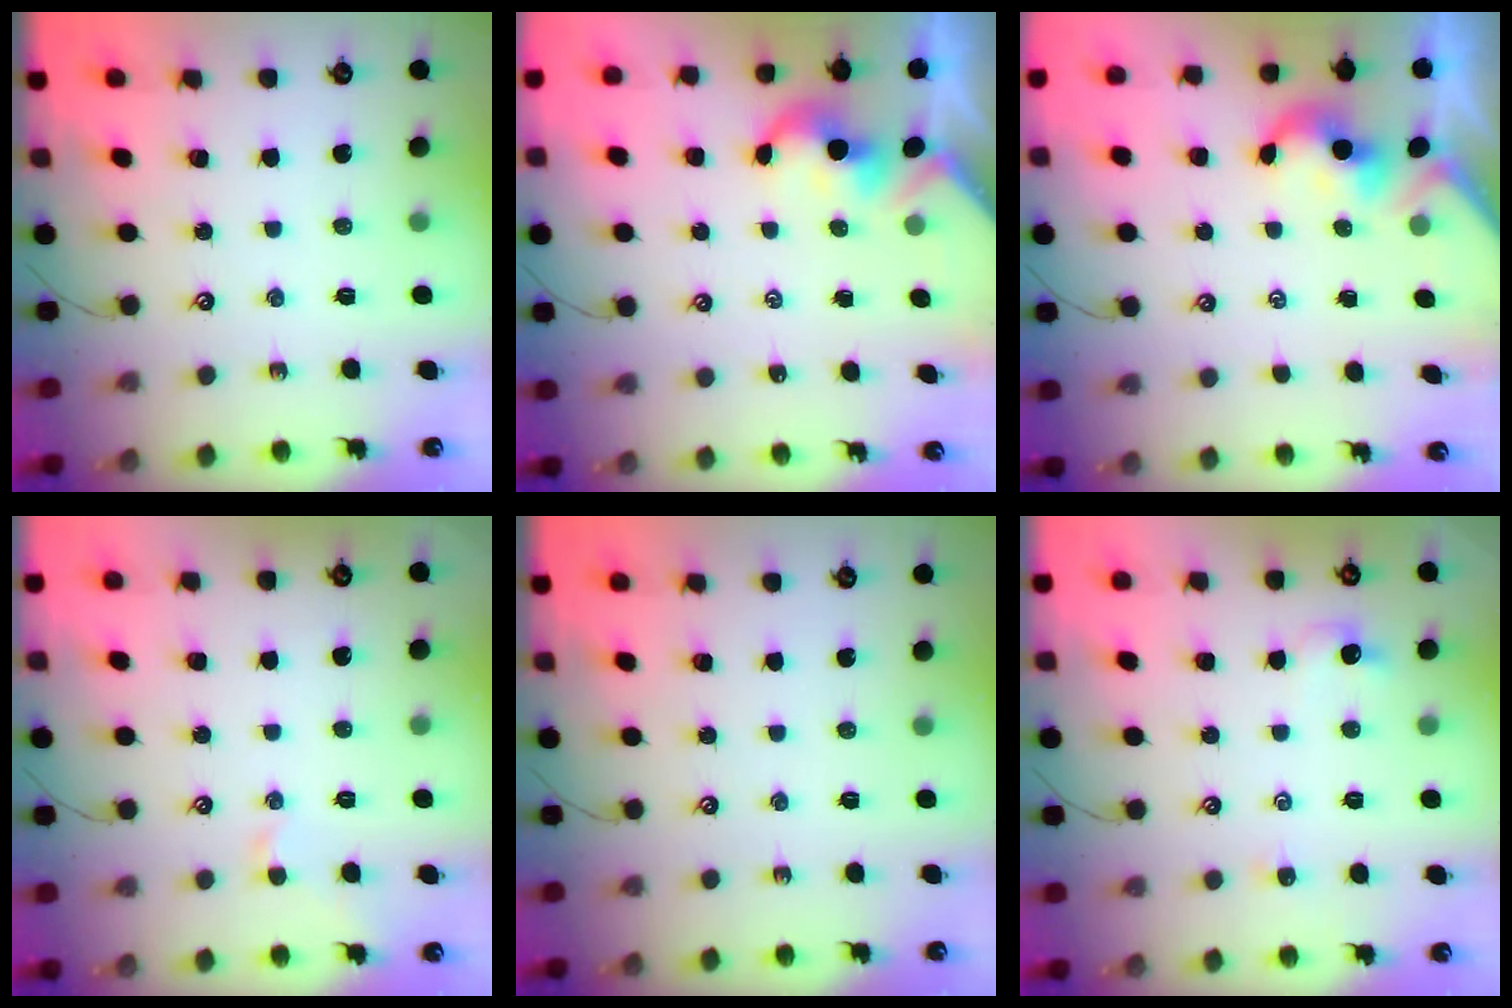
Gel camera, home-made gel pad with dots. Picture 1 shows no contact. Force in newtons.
{"total": 2.1, "press": 2.1, "slide": 0.2}
{"total": 1.0, "press": 0.9, "slide": 0.5}
{"total": 0.5, "press": 0.4, "slide": 0.4}
{"total": 0.0}
{"total": 1.6, "press": 1.5, "slide": 0.4}